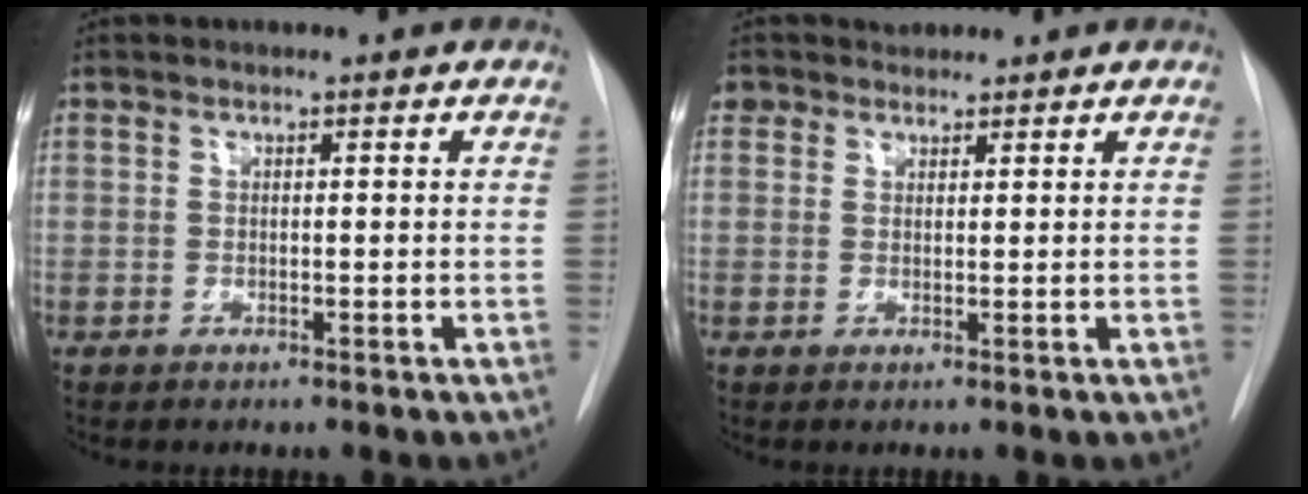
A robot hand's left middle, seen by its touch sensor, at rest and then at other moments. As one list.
[{"total": 3.0, "force": [2.1, 2.0, 0.0], "torque": [0.001, 0.019, 0.037]}]